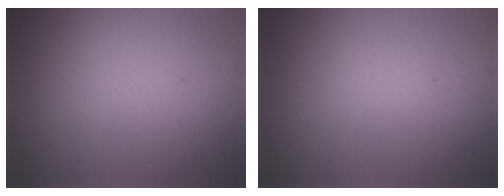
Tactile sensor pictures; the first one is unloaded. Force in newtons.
{"total": 0.6, "press": 0.6, "slide": 0.1}